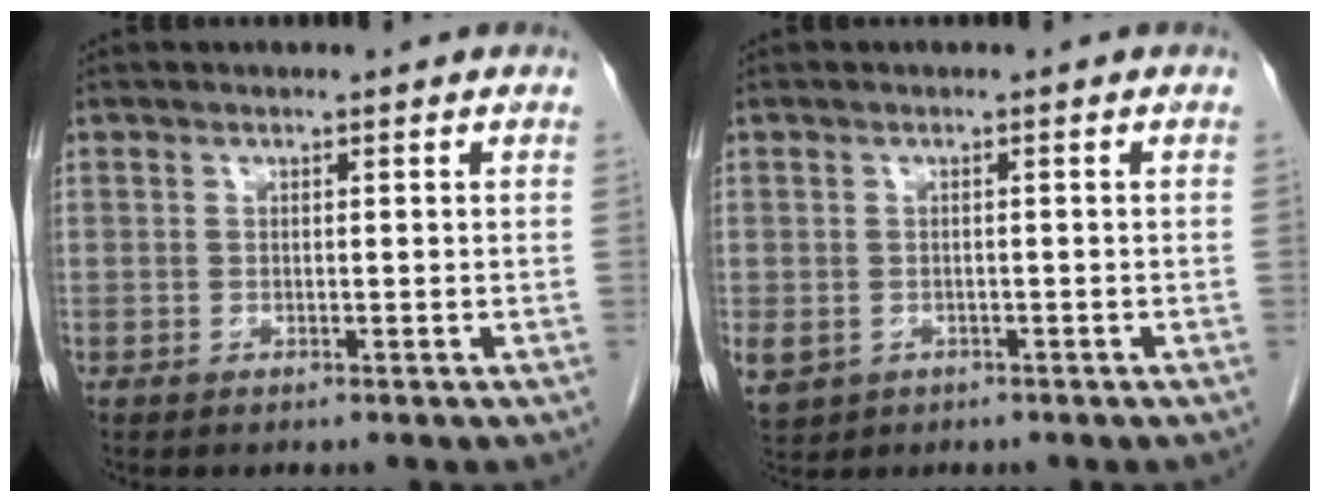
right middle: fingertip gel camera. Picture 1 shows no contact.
{"total": 6.4, "force": [-2.8, 5.3, 2.3], "torque": [-0.069, -0.006, -0.036]}